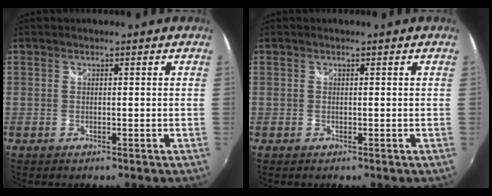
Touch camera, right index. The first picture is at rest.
{"total": 0.0}